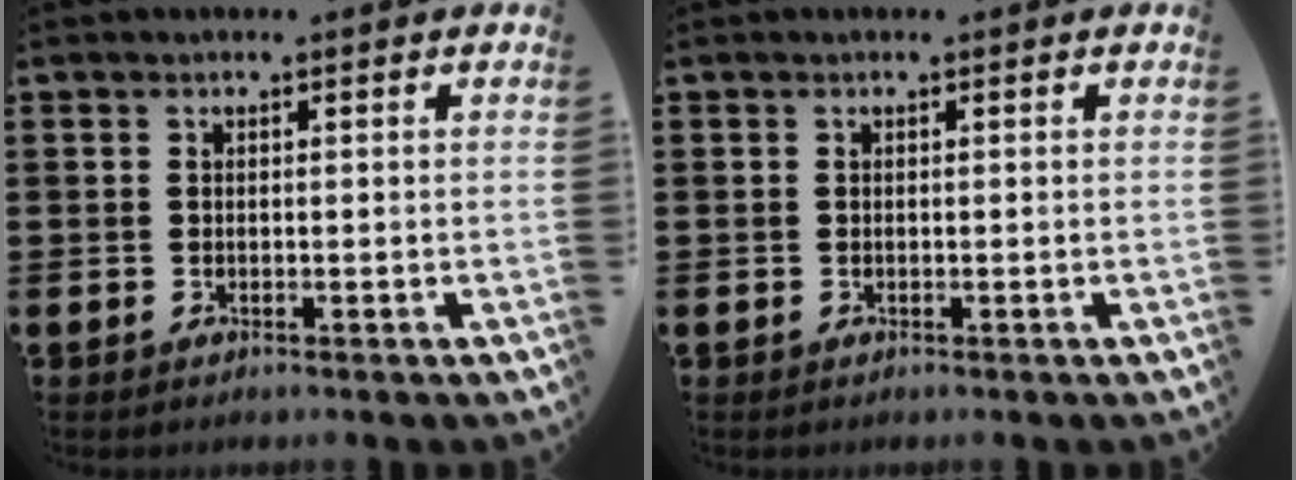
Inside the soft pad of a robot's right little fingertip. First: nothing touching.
{"total": 0.0}